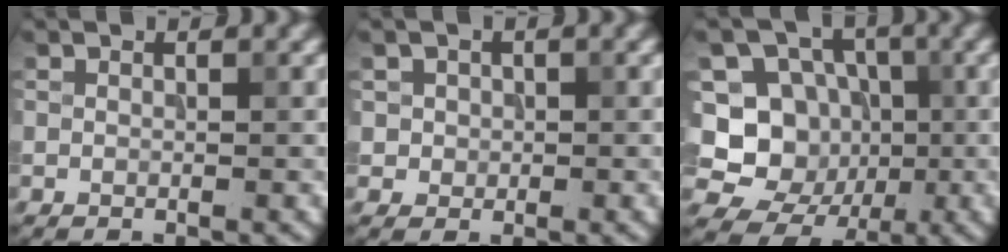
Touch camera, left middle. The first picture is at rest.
{"total": 2.0, "force": [0.5, 1.8, 0.6], "torque": [-0.012, 0.001, 0.017]}
{"total": 11.0, "force": [-1.2, 10.1, 4.3], "torque": [-0.098, 0.032, -0.041]}